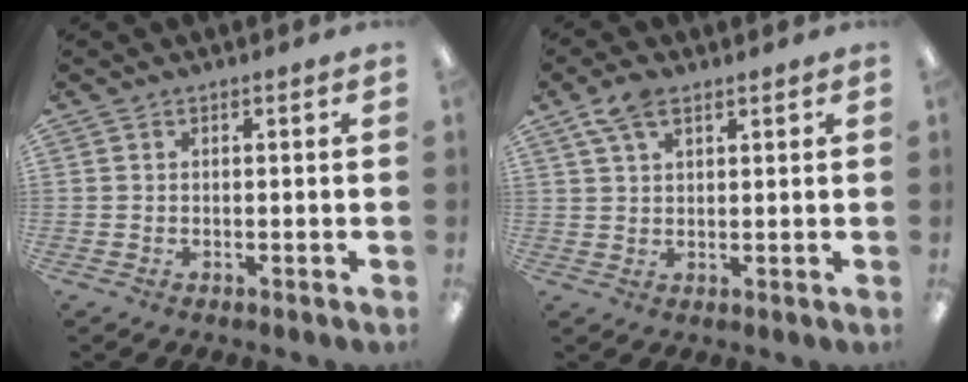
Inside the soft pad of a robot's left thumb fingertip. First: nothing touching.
{"total": 6.0, "force": [3.7, 3.0, 3.7], "torque": [-0.072, -0.003, 0.068]}